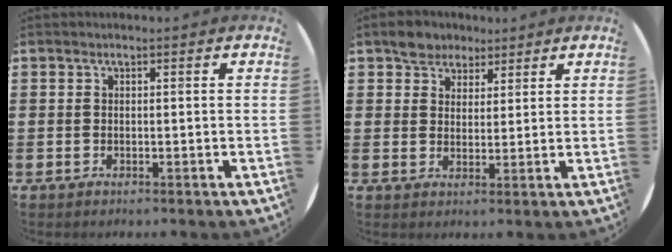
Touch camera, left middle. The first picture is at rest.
{"total": 3.8, "force": [3.1, 2.2, -0.1], "torque": [-0.003, 0.004, 0.060]}